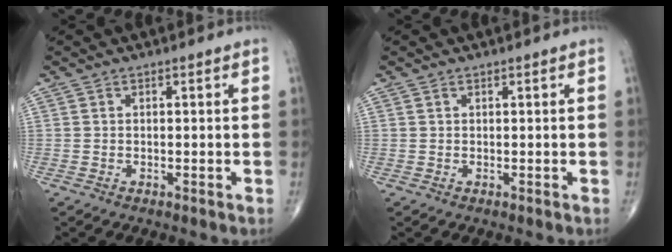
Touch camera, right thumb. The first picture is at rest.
{"total": 0.0}